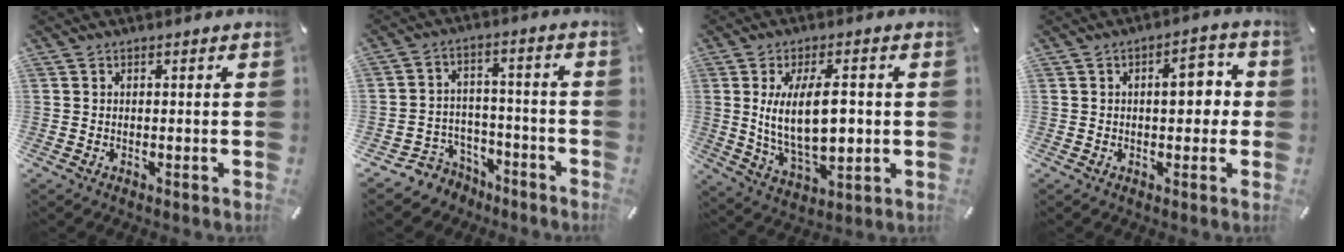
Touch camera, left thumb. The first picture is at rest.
{"total": 6.7, "force": [-4.2, 5.1, 1.2], "torque": [-0.028, 0.025, -0.080]}
{"total": 14.8, "force": [1.6, 6.8, 13.1], "torque": [-0.250, -0.010, 0.020]}
{"total": 7.4, "force": [0.5, 4.0, 6.2], "torque": [-0.070, -0.002, -0.004]}